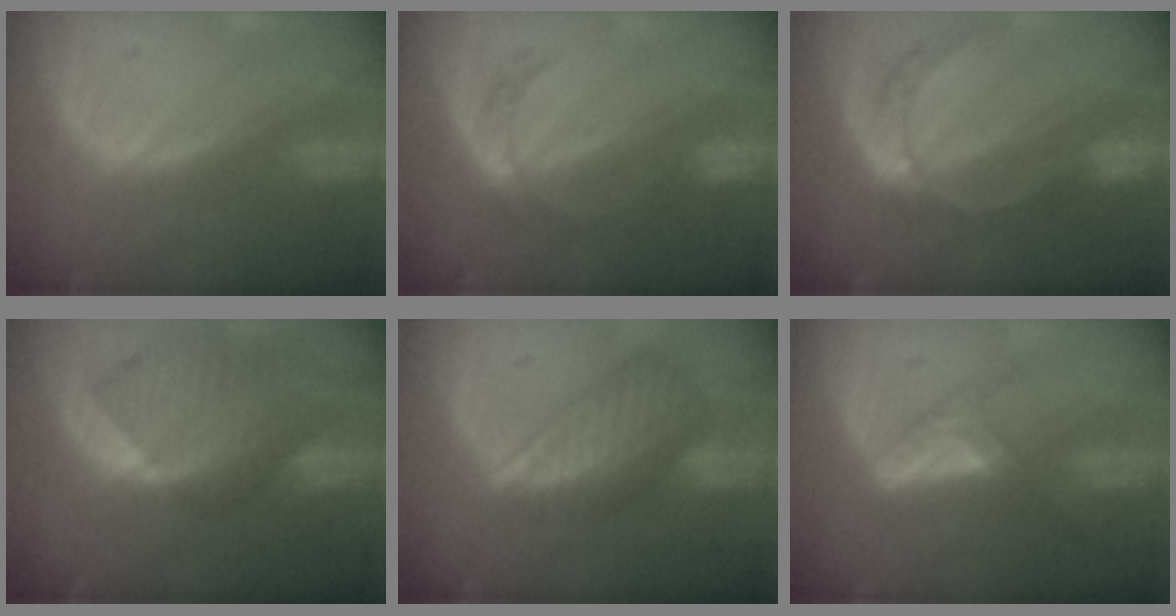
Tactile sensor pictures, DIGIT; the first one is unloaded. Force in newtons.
{"total": 5.4, "press": 4.8, "slide": 2.4}
{"total": 7.7, "press": 6.4, "slide": 4.3}
{"total": 10.3, "press": 8.8, "slide": 5.3}
{"total": 8.3, "press": 7.5, "slide": 3.6}
{"total": 5.4, "press": 4.7, "slide": 2.7}